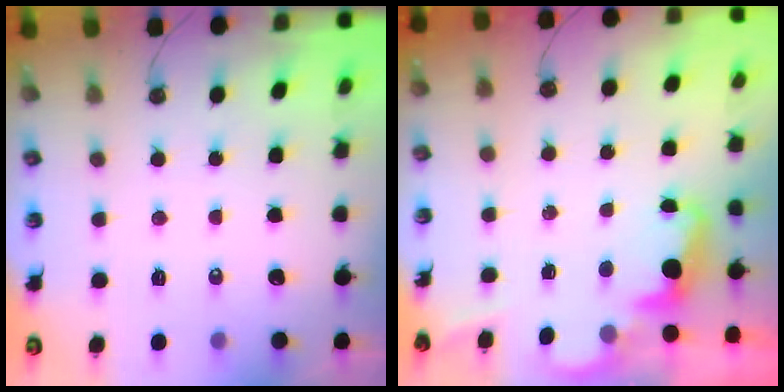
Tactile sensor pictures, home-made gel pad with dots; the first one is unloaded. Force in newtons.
{"total": 2.3, "press": 2.2, "slide": 0.6}